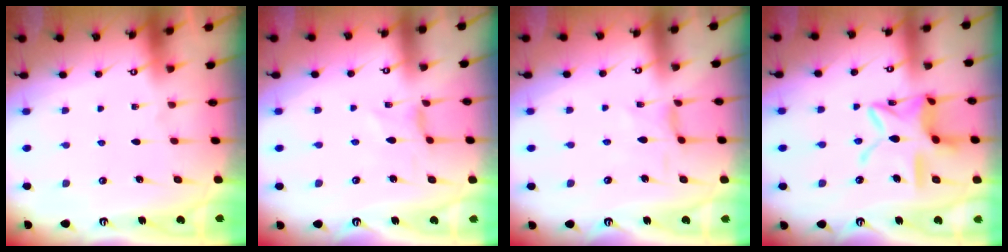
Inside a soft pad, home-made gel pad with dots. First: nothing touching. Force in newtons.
{"total": 0.0}
{"total": 2.8, "press": 2.8, "slide": 0.1}
{"total": 15.7, "press": 15.6, "slide": 1.2}